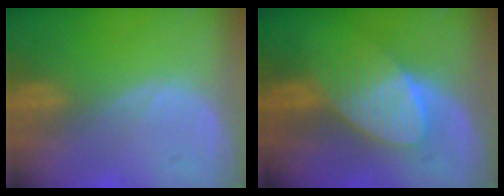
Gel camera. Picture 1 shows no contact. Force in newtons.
{"total": 7.0, "press": 6.9, "slide": 0.8}